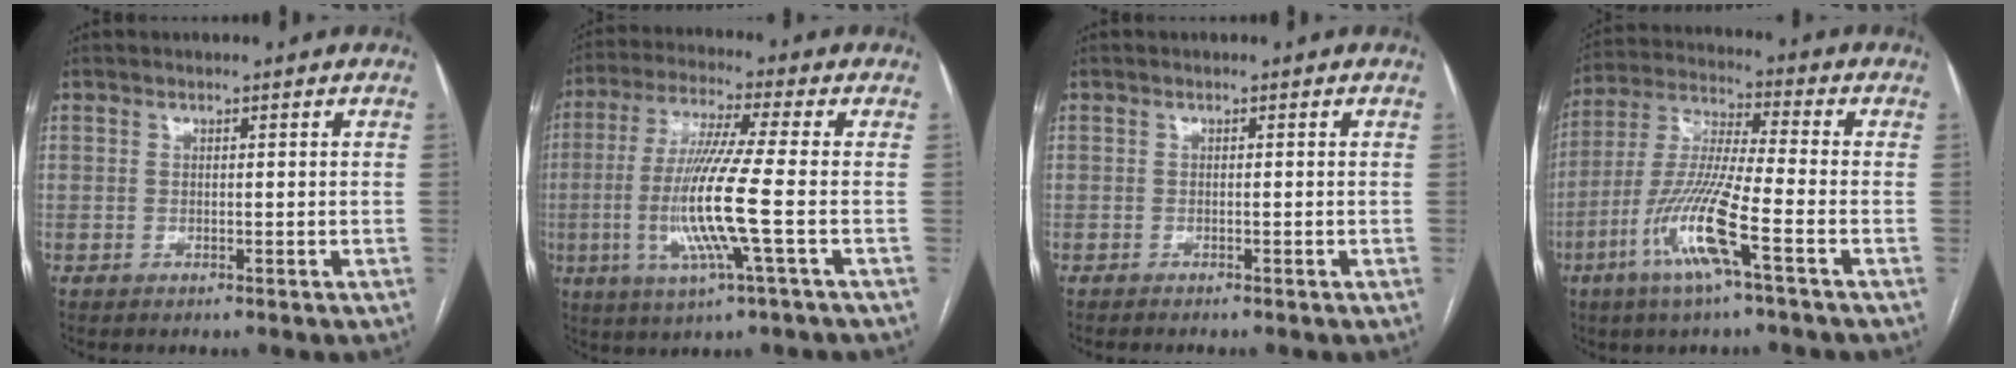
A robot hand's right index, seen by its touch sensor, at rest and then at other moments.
{"total": 12.3, "force": [-2.5, -0.8, 12.0], "torque": [-0.249, -0.015, -0.056]}
{"total": 1.0, "force": [-1.0, -0.1, 0.3], "torque": [-0.003, 0.000, -0.014]}
{"total": 12.8, "force": [-5.6, 0.2, 11.6], "torque": [-0.243, -0.010, -0.113]}